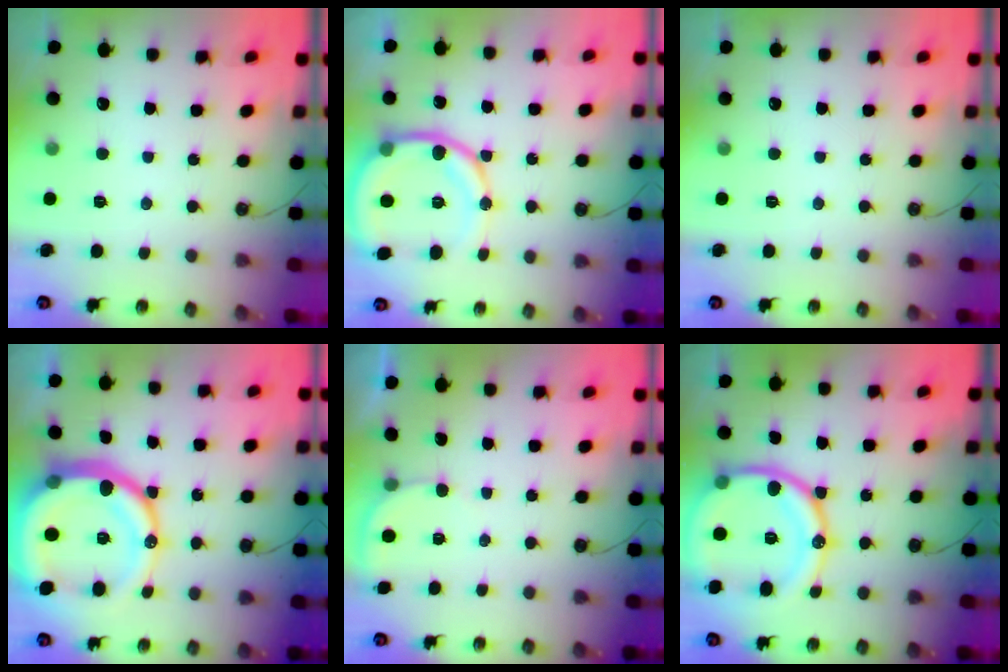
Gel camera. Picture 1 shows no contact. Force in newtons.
{"total": 15.3, "press": 14.9, "slide": 3.1}
{"total": 0.0}
{"total": 25.7, "press": 25.5, "slide": 3.3}
{"total": 2.9, "press": 2.9, "slide": 0.2}
{"total": 22.1, "press": 22.0, "slide": 2.6}